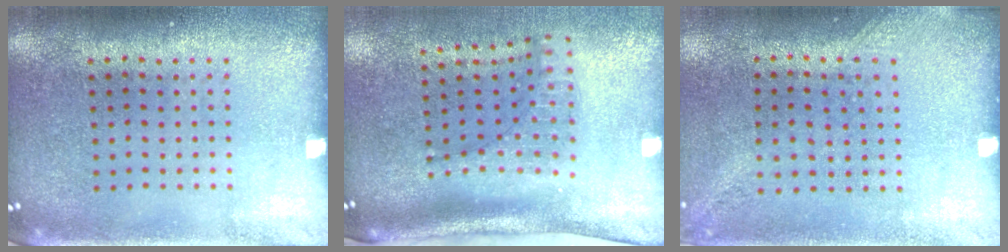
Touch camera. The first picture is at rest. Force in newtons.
{"total": 2.1, "press": 1.5, "slide": 1.5}
{"total": 1.4, "press": 1.1, "slide": 0.9}